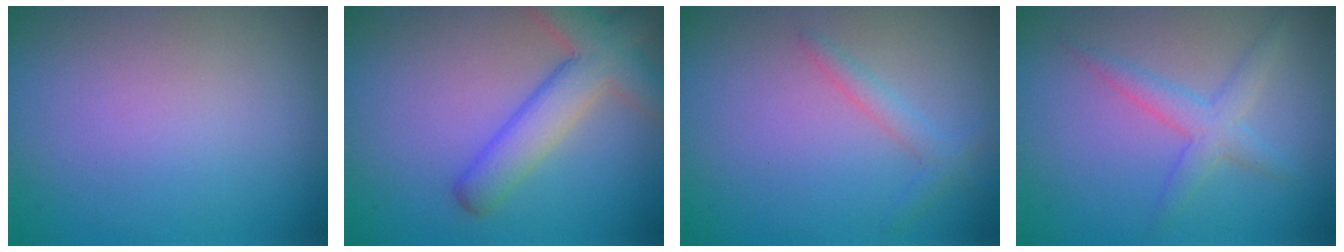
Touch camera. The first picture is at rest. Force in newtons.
{"total": 5.8, "press": 5.8, "slide": 0.4}
{"total": 1.5, "press": 1.4, "slide": 0.1}
{"total": 2.5, "press": 2.5, "slide": 0.1}